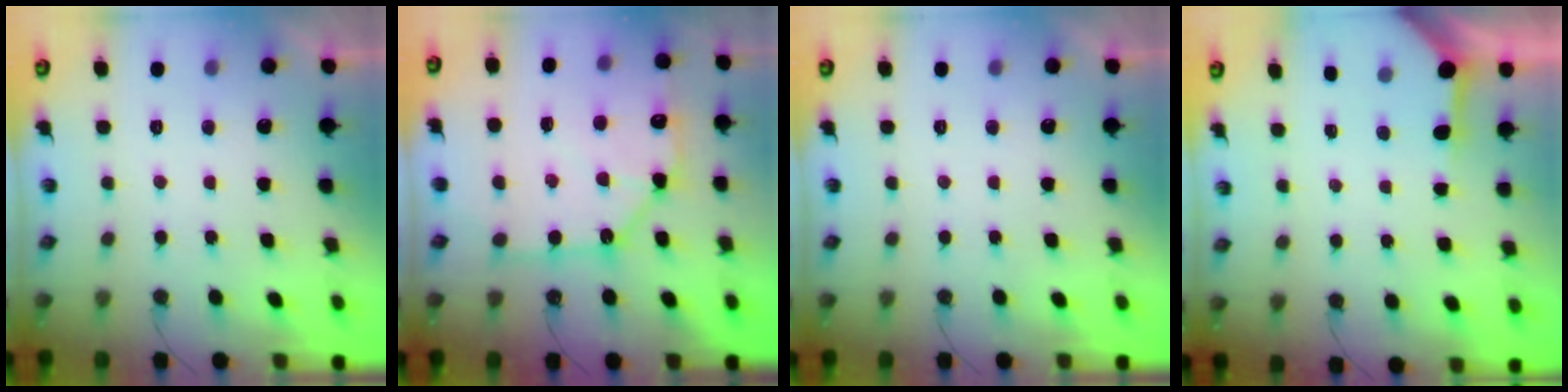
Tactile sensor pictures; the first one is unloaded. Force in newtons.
{"total": 15.4, "press": 15.3, "slide": 1.6}
{"total": 0.0}
{"total": 3.8, "press": 3.8, "slide": 0.4}